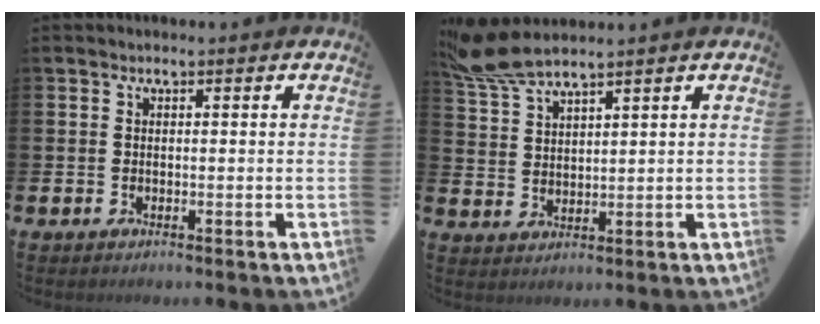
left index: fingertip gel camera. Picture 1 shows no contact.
{"total": 6.5, "force": [5.8, 0.7, 2.7], "torque": [-0.072, -0.015, 0.109]}